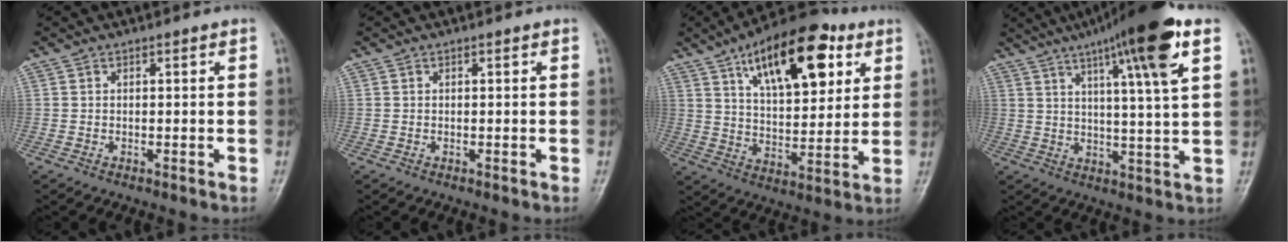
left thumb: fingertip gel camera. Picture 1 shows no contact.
{"total": 0.0}
{"total": 20.2, "force": [9.4, 9.3, 15.3], "torque": [-0.195, -0.027, 0.152]}
{"total": 16.4, "force": [8.4, 1.7, 14.0], "torque": [-0.217, -0.017, 0.125]}